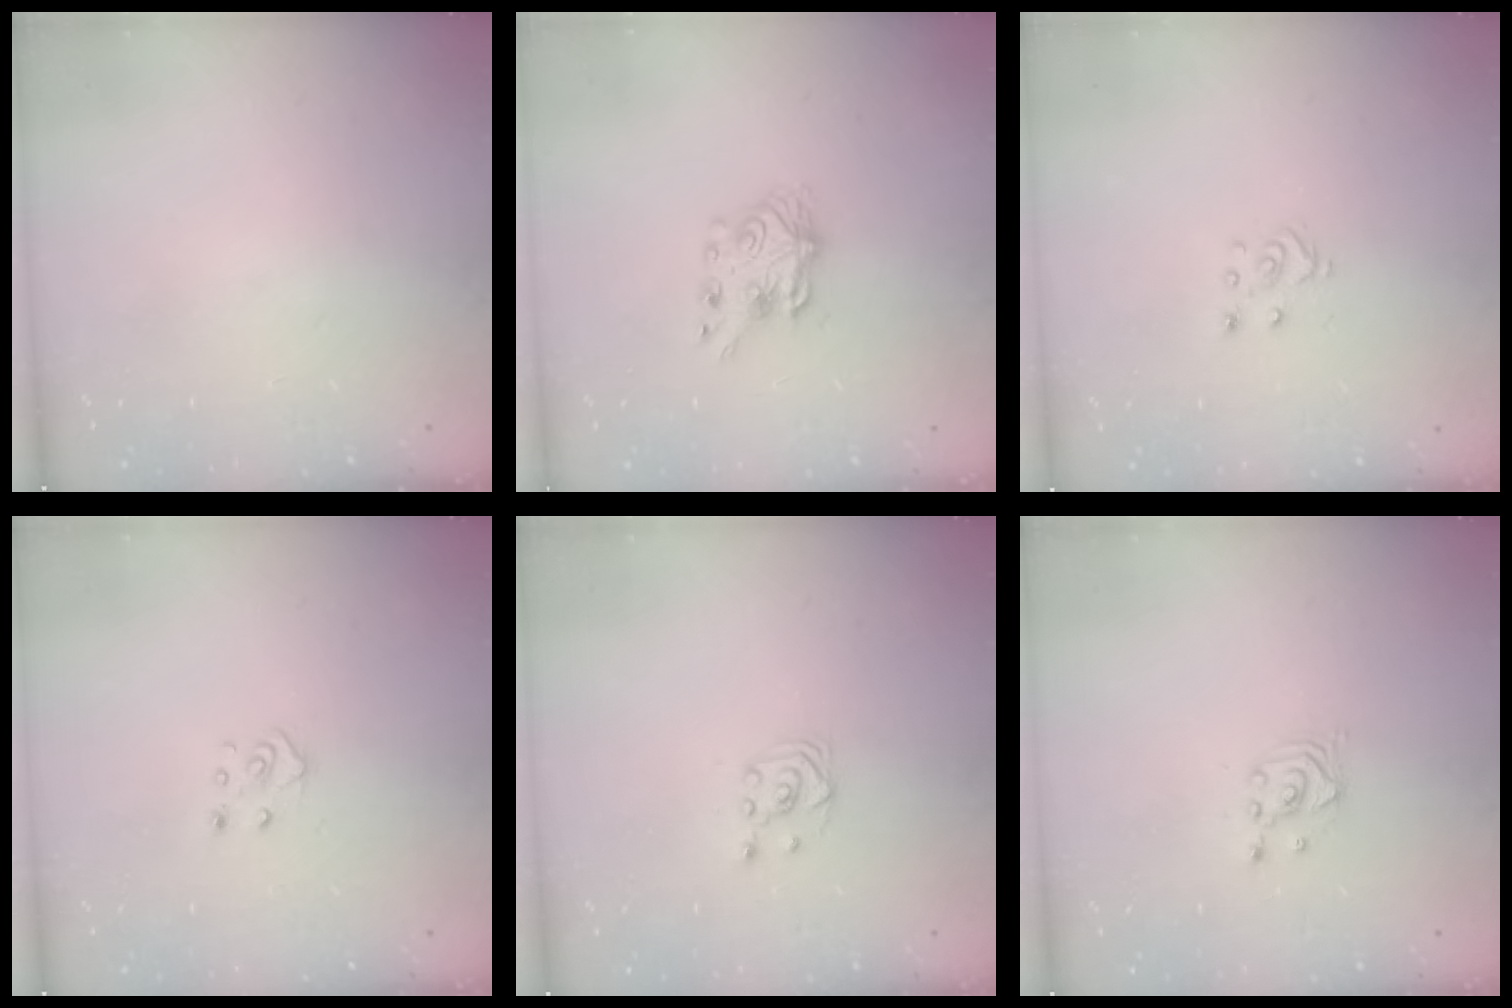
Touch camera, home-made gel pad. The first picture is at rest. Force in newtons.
{"total": 6.9, "press": 6.9, "slide": 0.3}
{"total": 3.9, "press": 3.9, "slide": 0.1}
{"total": 4.8, "press": 4.8, "slide": 0.4}
{"total": 2.5, "press": 2.2, "slide": 1.2}
{"total": 2.4, "press": 2.3, "slide": 0.2}